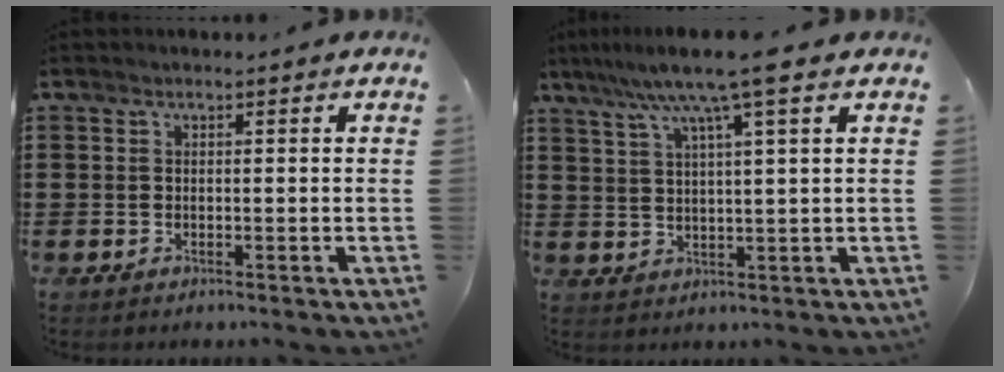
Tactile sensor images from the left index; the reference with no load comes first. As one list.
[{"total": 8.0, "force": [5.0, 0.1, 6.3], "torque": [-0.135, -0.005, 0.082]}]